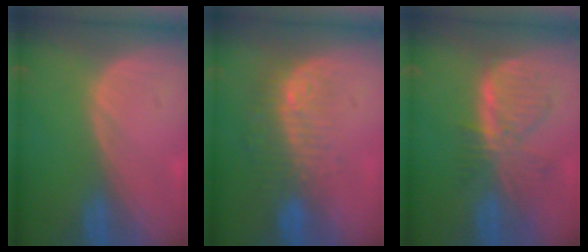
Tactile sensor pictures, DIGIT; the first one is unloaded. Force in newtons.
{"total": 9.7, "press": 8.3, "slide": 5.1}
{"total": 7.4, "press": 6.7, "slide": 3.0}